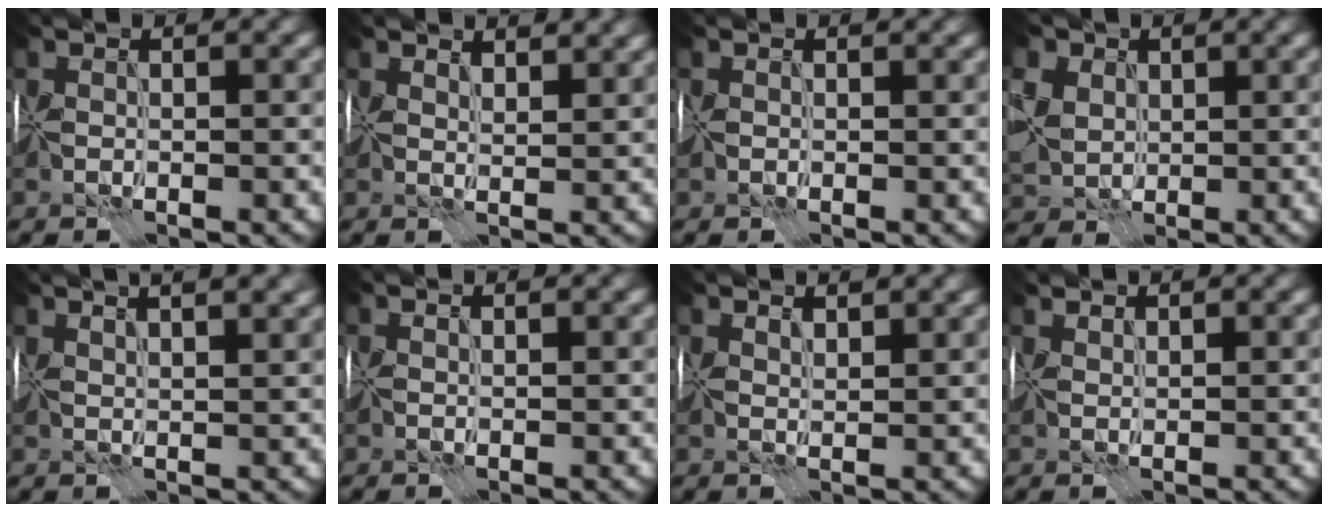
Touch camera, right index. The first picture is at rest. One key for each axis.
{"total": 4.0, "fx": 3.2, "fy": 1.4, "fz": 1.9, "tx": -0.029, "ty": 0.004, "tz": 0.040}
{"total": 1.1, "fx": 0.5, "fy": 0.9, "fz": 0.5, "tx": -0.014, "ty": 0.001, "tz": 0.011}
{"total": 7.1, "fx": 2.1, "fy": 5.7, "fz": 3.7, "tx": -0.101, "ty": 0.024, "tz": 0.028}
{"total": 8.4, "fx": 5.2, "fy": 3.3, "fz": 5.6, "tx": -0.072, "ty": 0.047, "tz": 0.059}
{"total": 0.8, "fx": 0.5, "fy": 0.4, "fz": 0.4, "tx": -0.010, "ty": -0.001, "tz": 0.012}
{"total": 2.7, "fx": 2.0, "fy": 0.9, "fz": 1.5, "tx": -0.025, "ty": 0.005, "tz": 0.027}
{"total": 1.7, "fx": 1.6, "fy": 0.3, "fz": 0.5, "tx": -0.016, "ty": 0.005, "tz": 0.028}